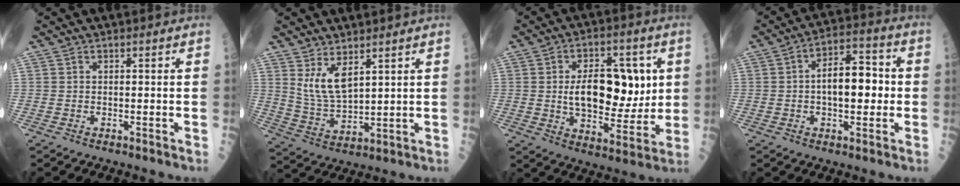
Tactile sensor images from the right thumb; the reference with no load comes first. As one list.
[{"total": 7.3, "force": [3.9, 2.8, 5.4], "torque": [-0.100, -0.037, 0.089]}, {"total": 16.9, "force": [2.3, 9.2, 14.0], "torque": [-0.169, -0.010, 0.043]}, {"total": 11.7, "force": [0.0, 5.9, 10.1], "torque": [-0.128, 0.025, -0.005]}]